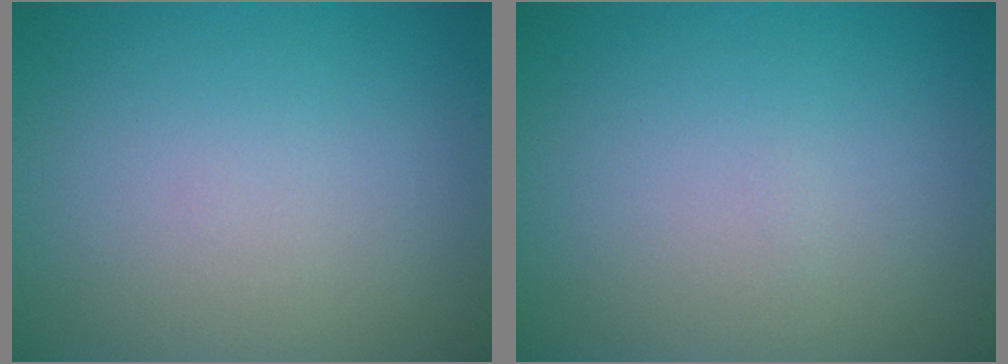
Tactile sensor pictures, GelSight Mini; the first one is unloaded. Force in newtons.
{"total": 0.0}